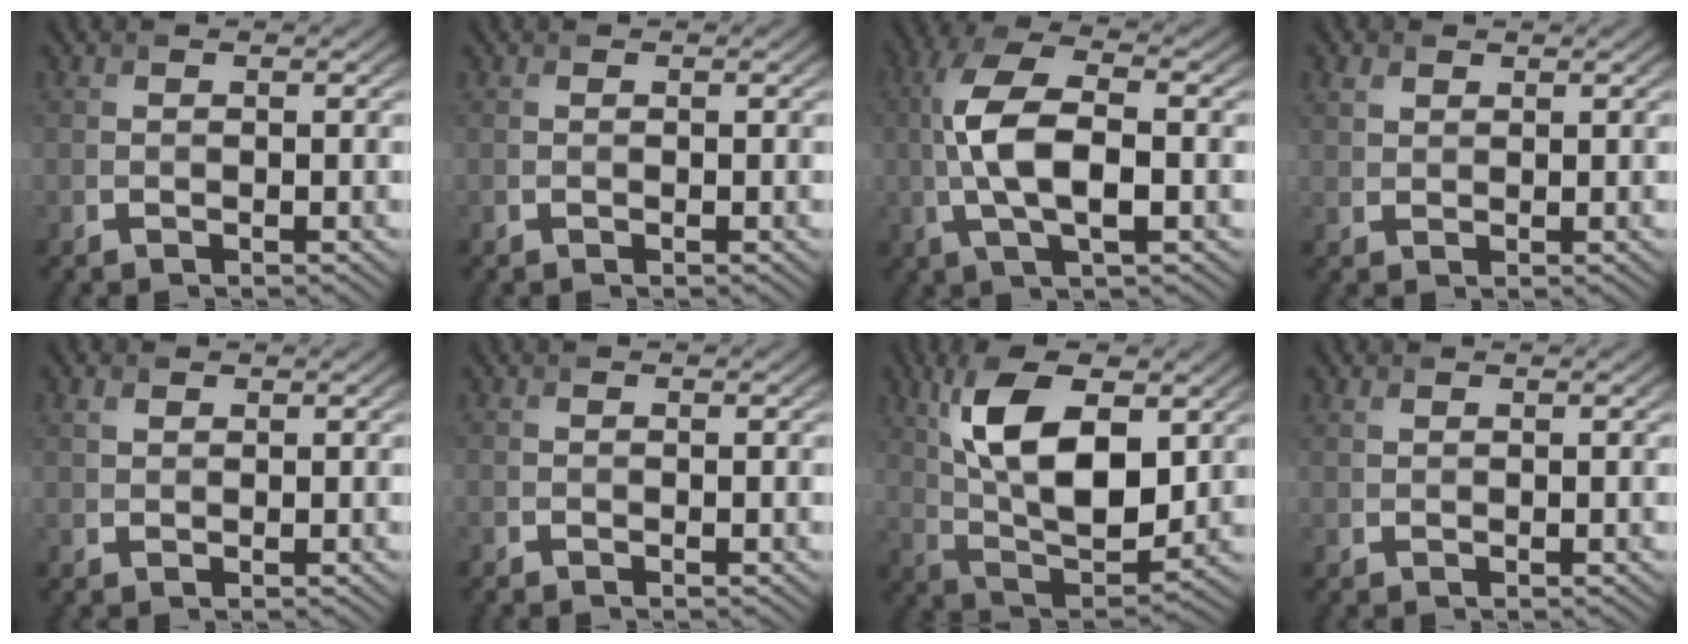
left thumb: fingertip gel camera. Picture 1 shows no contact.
{"total": 0.0}
{"total": 9.3, "force": [-0.7, 3.7, 8.5], "torque": [-0.182, 0.012, -0.019]}
{"total": 1.9, "force": [1.2, 1.2, 0.8], "torque": [-0.024, 0.001, 0.028]}
{"total": 1.5, "force": [1.0, 0.9, 0.7], "torque": [-0.021, 0.001, 0.021]}
{"total": 0.0}
{"total": 13.7, "force": [4.4, 6.5, 11.3], "torque": [-0.222, -0.005, 0.089]}
{"total": 0.9, "force": [0.8, 0.4, 0.4], "torque": [-0.016, -0.001, 0.019]}